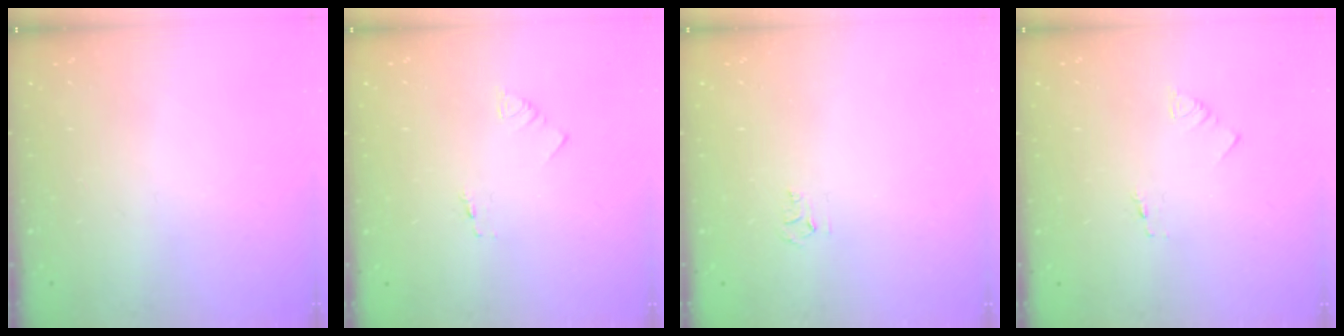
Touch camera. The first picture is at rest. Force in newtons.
{"total": 1.3, "press": 1.2, "slide": 0.1}
{"total": 3.8, "press": 3.8, "slide": 0.4}
{"total": 1.3, "press": 1.2, "slide": 0.1}